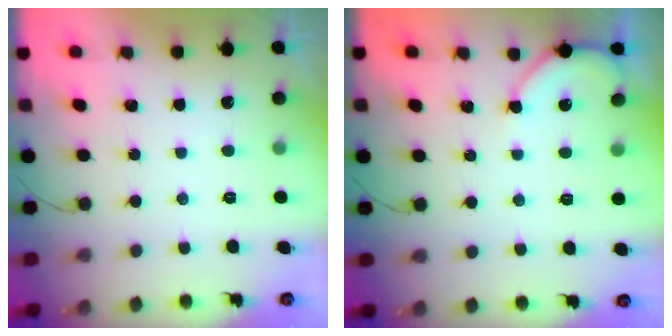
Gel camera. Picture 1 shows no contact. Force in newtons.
{"total": 3.6, "press": 3.5, "slide": 0.5}